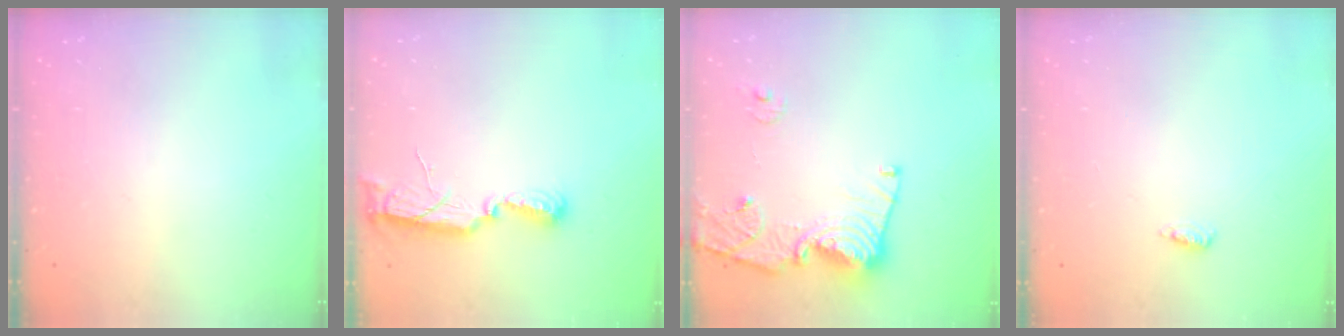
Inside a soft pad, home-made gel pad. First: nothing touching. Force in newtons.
{"total": 7.5, "press": 7.5, "slide": 0.4}
{"total": 14.7, "press": 14.6, "slide": 1.8}
{"total": 4.4, "press": 4.1, "slide": 1.5}